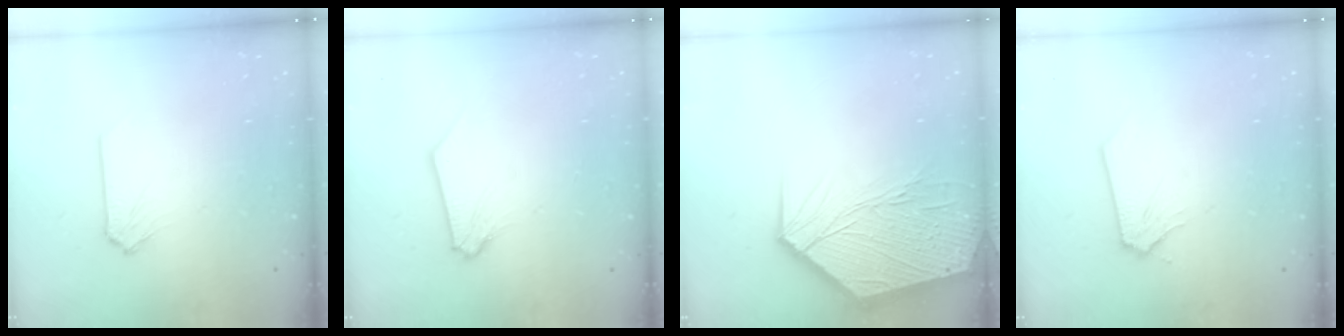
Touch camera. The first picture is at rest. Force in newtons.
{"total": 0.9, "press": 0.8, "slide": 0.2}
{"total": 15.2, "press": 15.1, "slide": 1.9}
{"total": 0.0}